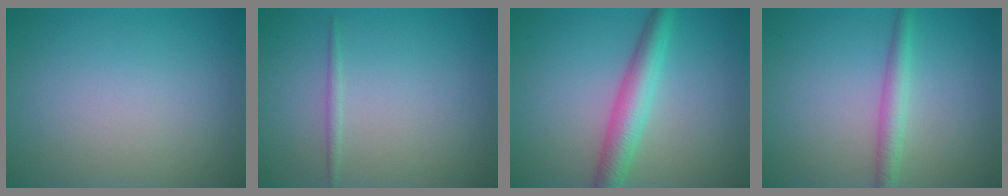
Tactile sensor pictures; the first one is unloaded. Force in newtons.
{"total": 0.7, "press": 0.7, "slide": 0.0}
{"total": 4.2, "press": 4.2, "slide": 0.1}
{"total": 2.3, "press": 2.3, "slide": 0.1}